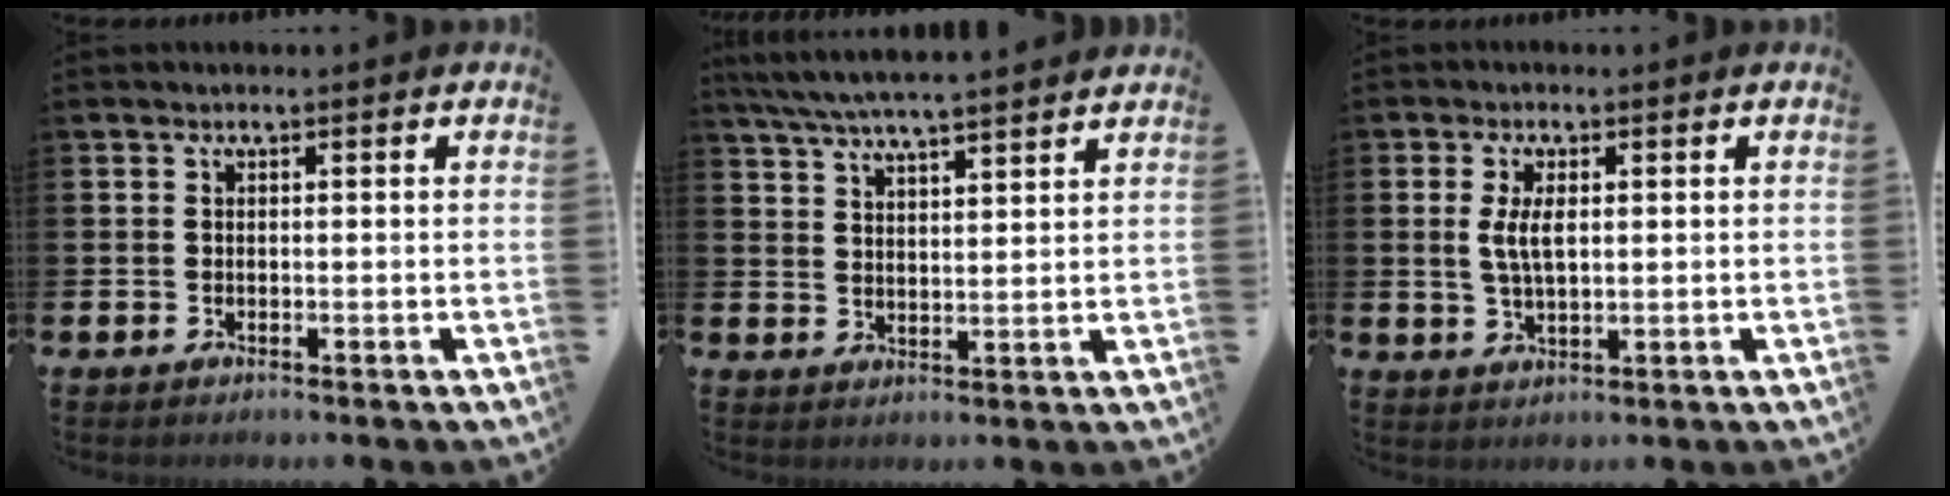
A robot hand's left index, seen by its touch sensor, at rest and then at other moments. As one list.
[{"total": 5.9, "force": [5.6, 0.1, 1.8], "torque": [-0.060, -0.024, 0.101]}, {"total": 4.1, "force": [1.1, 1.8, 3.5], "torque": [-0.064, 0.004, 0.017]}]